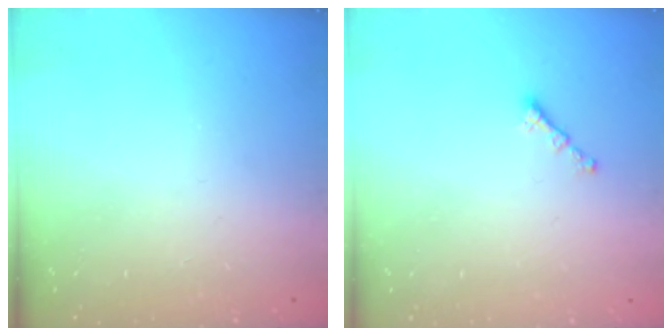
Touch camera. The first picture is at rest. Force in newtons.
{"total": 0.7, "press": 0.6, "slide": 0.4}